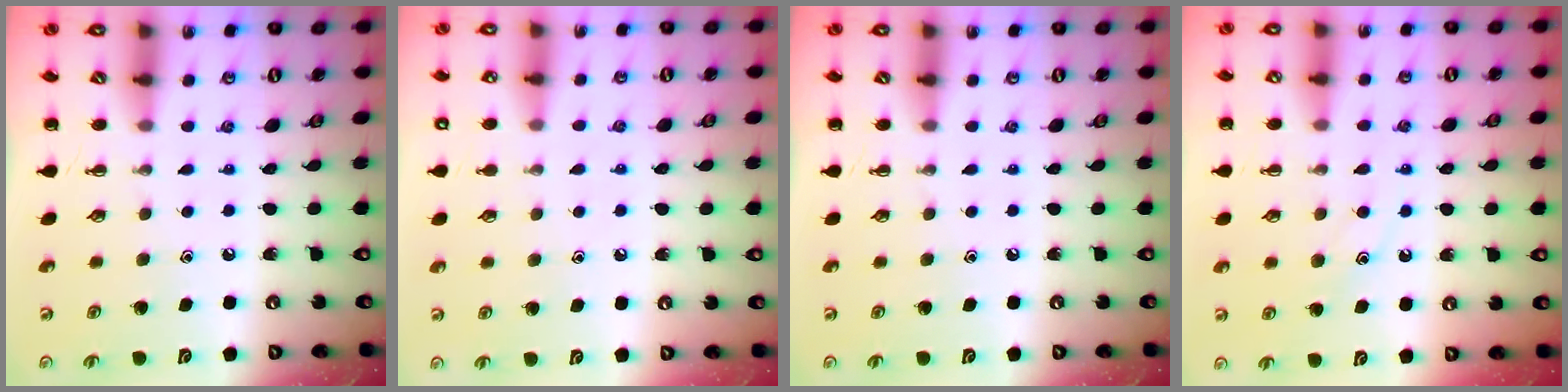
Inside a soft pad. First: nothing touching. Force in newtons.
{"total": 5.8, "press": 5.6, "slide": 1.7}
{"total": 0.0}
{"total": 10.7, "press": 10.6, "slide": 1.4}